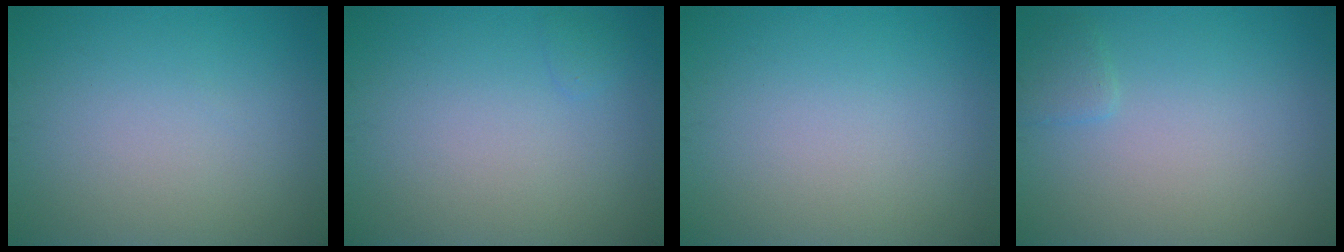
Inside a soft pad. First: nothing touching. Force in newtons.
{"total": 0.6, "press": 0.6, "slide": 0.0}
{"total": 0.0}
{"total": 1.0, "press": 1.0, "slide": 0.1}